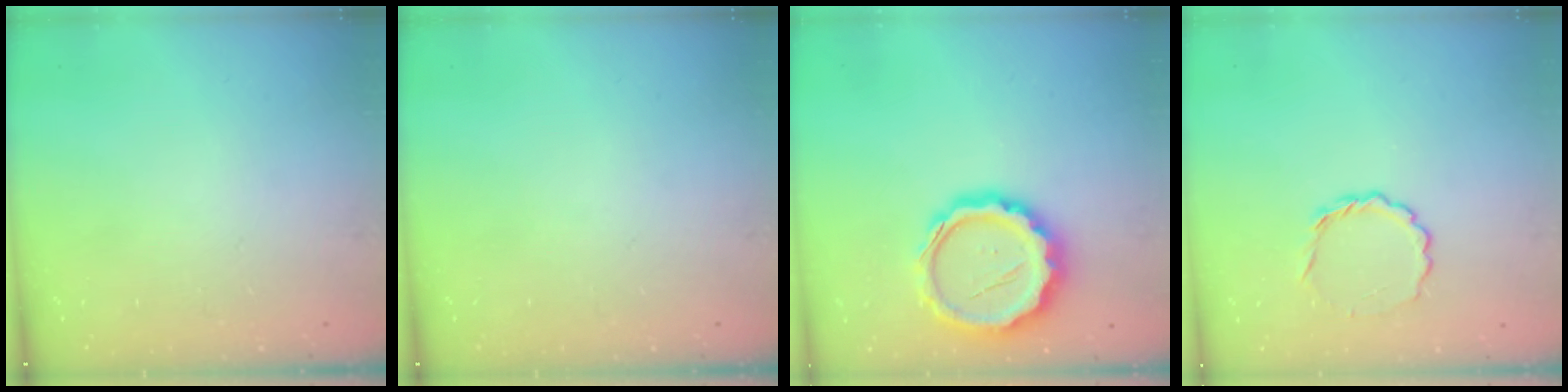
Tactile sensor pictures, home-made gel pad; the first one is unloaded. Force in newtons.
{"total": 0.0}
{"total": 15.5, "press": 15.2, "slide": 3.0}
{"total": 4.2, "press": 4.0, "slide": 1.1}